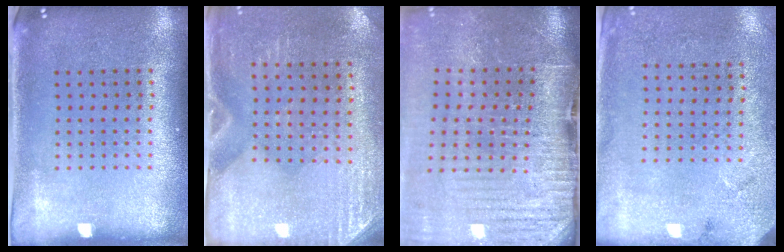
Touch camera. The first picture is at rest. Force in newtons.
{"total": 2.8, "press": 2.5, "slide": 1.3}
{"total": 4.3, "press": 3.7, "slide": 2.2}
{"total": 2.7, "press": 2.2, "slide": 1.6}